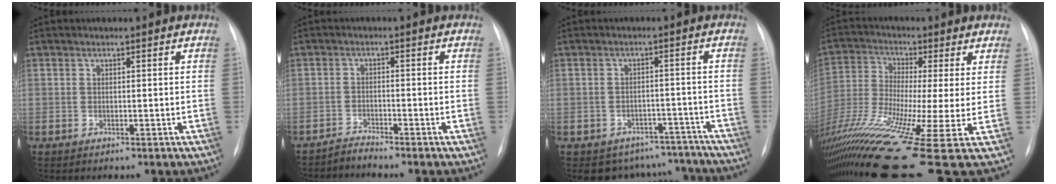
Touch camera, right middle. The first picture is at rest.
{"total": 2.0, "force": [-1.9, -0.4, -0.5], "torque": [0.009, -0.013, -0.036]}
{"total": 9.0, "force": [-7.8, 4.3, -0.2], "torque": [0.024, 0.036, -0.088]}
{"total": 18.2, "force": [-9.5, -0.7, 15.5], "torque": [-0.304, -0.047, -0.175]}